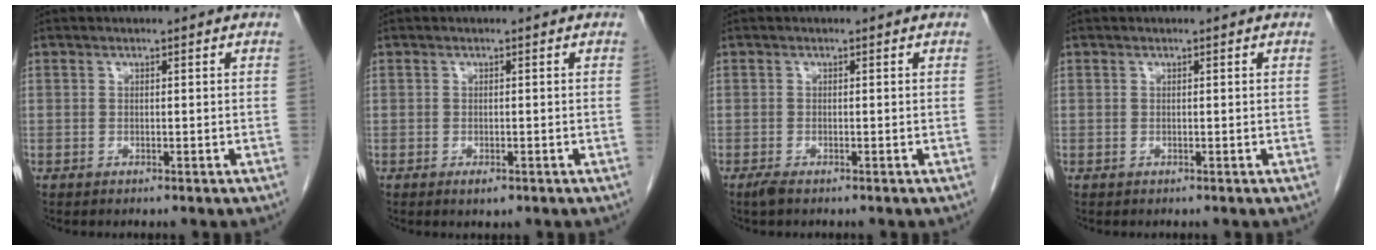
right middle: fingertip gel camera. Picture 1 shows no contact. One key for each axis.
{"total": 1.4, "fx": -0.7, "fy": 0.5, "fz": 1.1, "tx": -0.015, "ty": 0.000, "tz": -0.007}
{"total": 1.2, "fx": -0.9, "fy": 0.2, "fz": 0.8, "tx": -0.023, "ty": -0.004, "tz": -0.018}
{"total": 0.0}